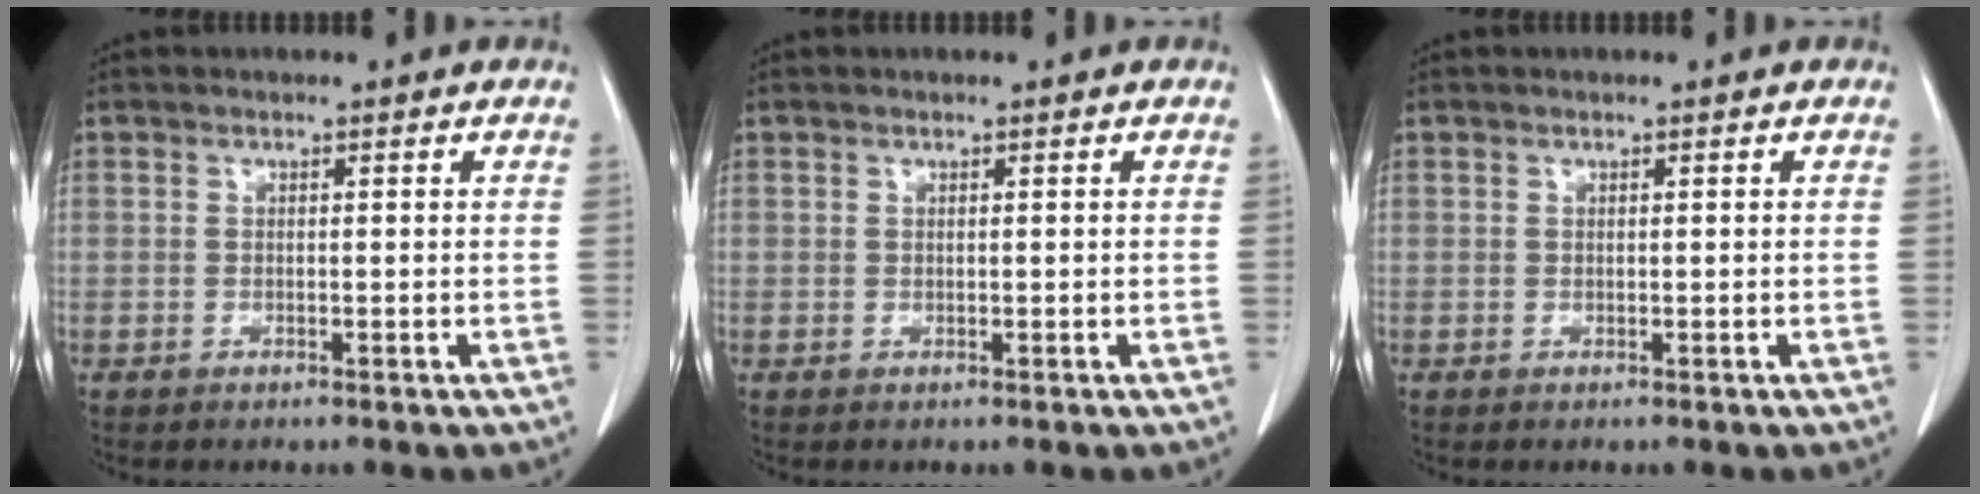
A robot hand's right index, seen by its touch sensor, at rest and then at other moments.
{"total": 0.0}
{"total": 0.0}